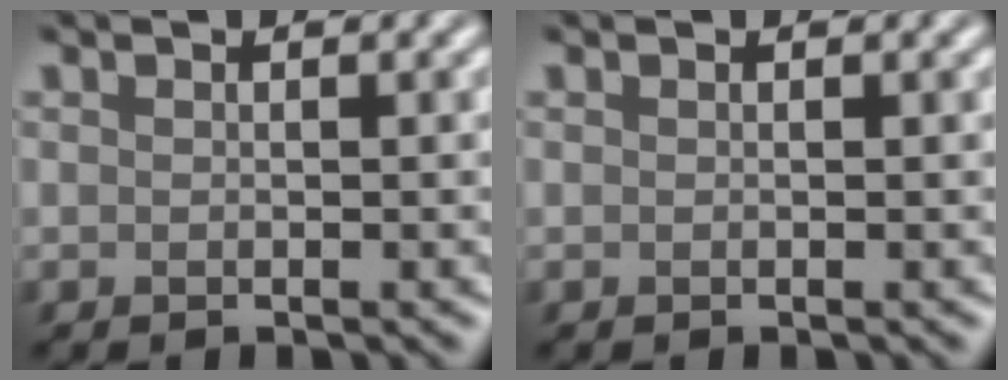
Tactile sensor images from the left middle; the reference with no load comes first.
{"total": 0.0}